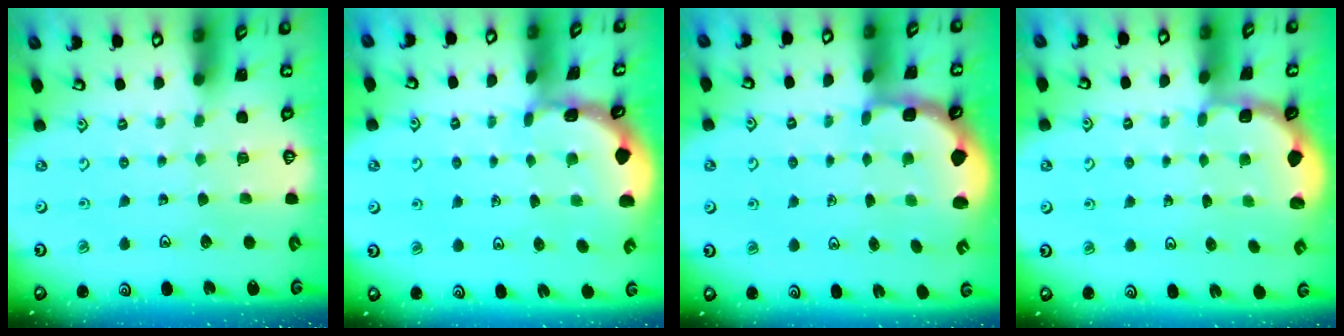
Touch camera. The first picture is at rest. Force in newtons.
{"total": 1.4, "press": 1.4, "slide": 0.1}
{"total": 2.4, "press": 1.6, "slide": 1.8}
{"total": 1.8, "press": 1.6, "slide": 0.8}